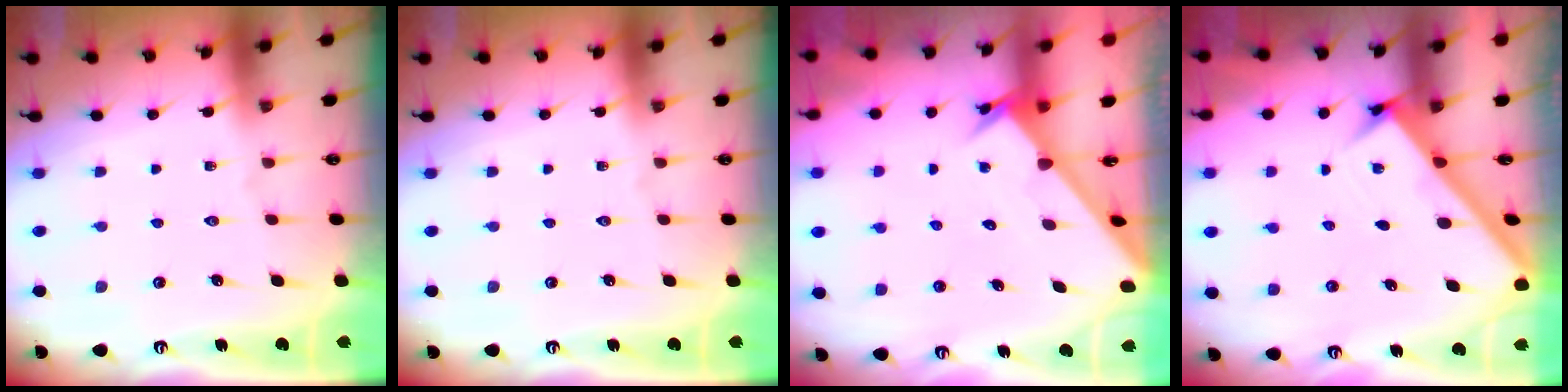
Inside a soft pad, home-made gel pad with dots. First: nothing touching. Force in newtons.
{"total": 0.0}
{"total": 2.5, "press": 2.5, "slide": 0.2}
{"total": 2.6, "press": 2.6, "slide": 0.3}